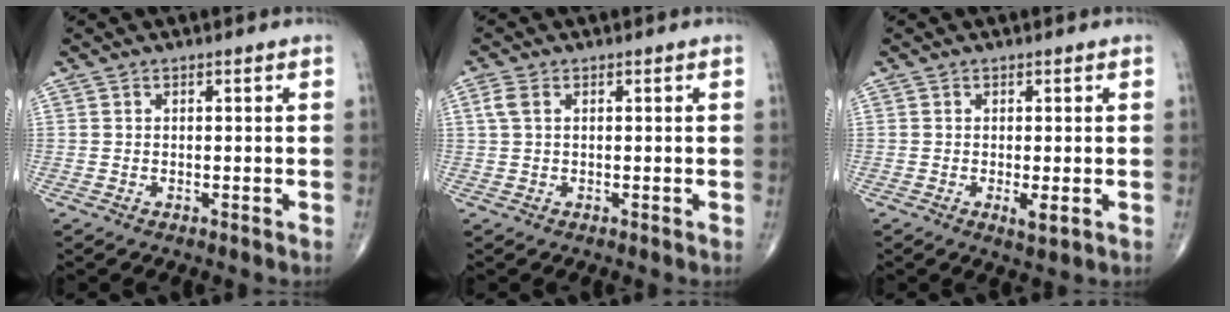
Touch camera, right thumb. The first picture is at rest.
{"total": 2.3, "force": [0.7, 1.4, 1.7], "torque": [-0.049, 0.011, 0.016]}
{"total": 2.3, "force": [-0.4, 0.6, 2.1], "torque": [-0.037, -0.008, -0.005]}